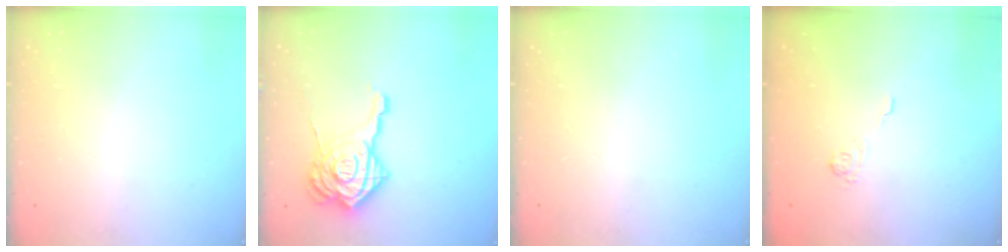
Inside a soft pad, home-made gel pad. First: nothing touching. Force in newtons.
{"total": 18.9, "press": 18.8, "slide": 1.9}
{"total": 0.0}
{"total": 2.2, "press": 1.7, "slide": 1.4}